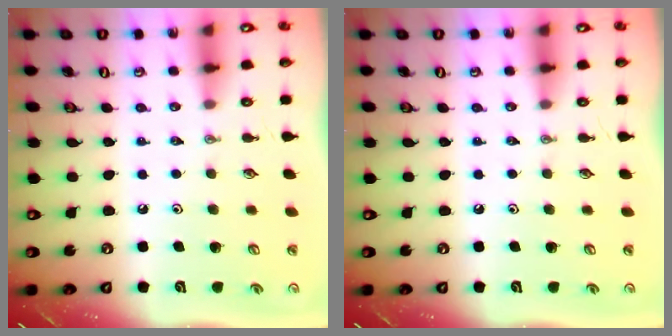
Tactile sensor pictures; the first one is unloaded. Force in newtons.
{"total": 0.0}